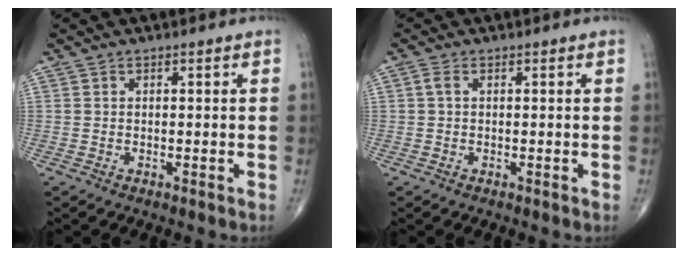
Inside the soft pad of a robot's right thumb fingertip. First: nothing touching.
{"total": 1.2, "force": [0.2, 0.7, 1.0], "torque": [-0.024, 0.006, 0.003]}